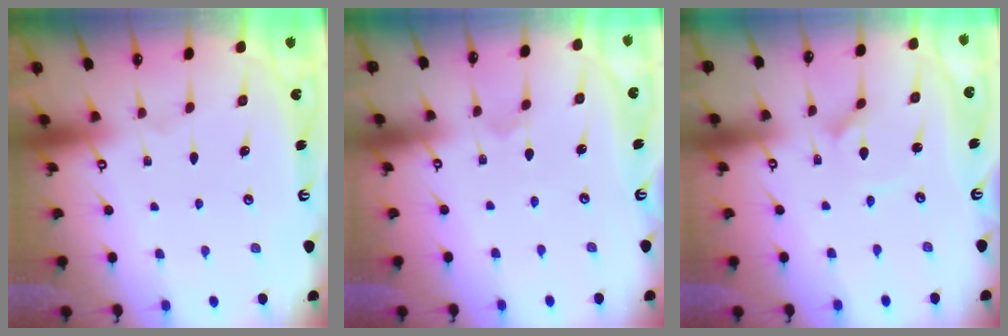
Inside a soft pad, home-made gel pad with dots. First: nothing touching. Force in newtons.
{"total": 2.0, "press": 2.0, "slide": 0.2}
{"total": 1.0, "press": 1.0, "slide": 0.2}